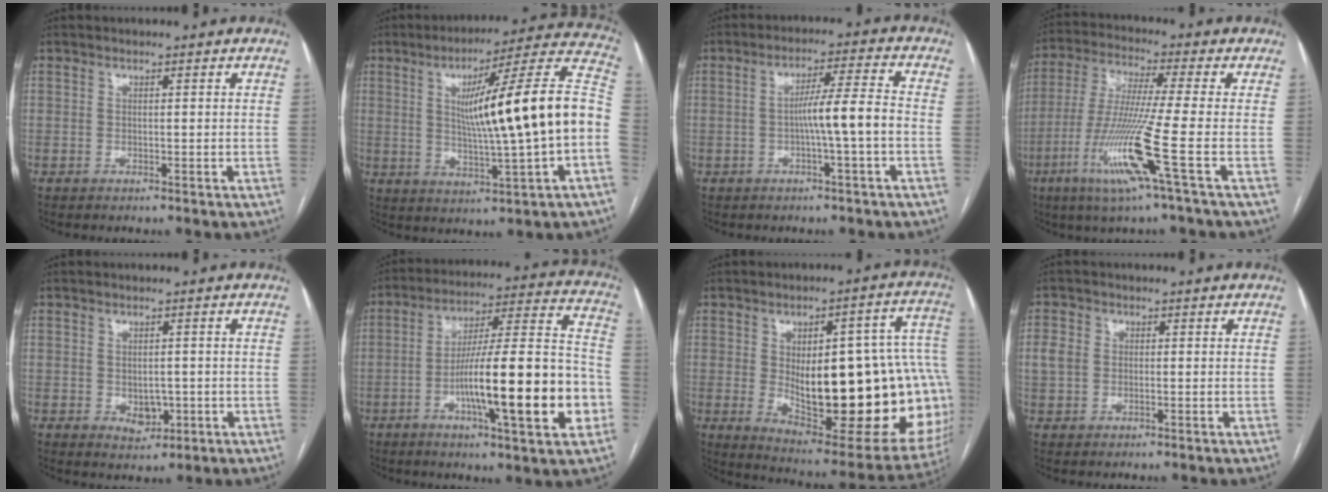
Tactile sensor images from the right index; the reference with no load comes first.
{"total": 20.6, "force": [0.3, 0.1, 20.6], "torque": [-0.278, 0.028, 0.003]}
{"total": 6.8, "force": [-1.4, -0.7, 6.6], "torque": [-0.110, 0.015, -0.022]}
{"total": 13.1, "force": [-5.1, -1.9, 12.0], "torque": [-0.245, -0.027, -0.104]}
{"total": 3.4, "force": [-0.6, 2.4, 2.3], "torque": [-0.030, -0.001, 0.002]}
{"total": 21.4, "force": [-6.0, 2.3, 20.4], "torque": [-0.295, 0.010, -0.090]}
{"total": 30.1, "force": [-1.7, 10.1, 28.4], "torque": [-0.305, 0.023, 0.005]}
{"total": 4.4, "force": [0.2, 3.7, 2.4], "torque": [-0.066, 0.015, 0.005]}